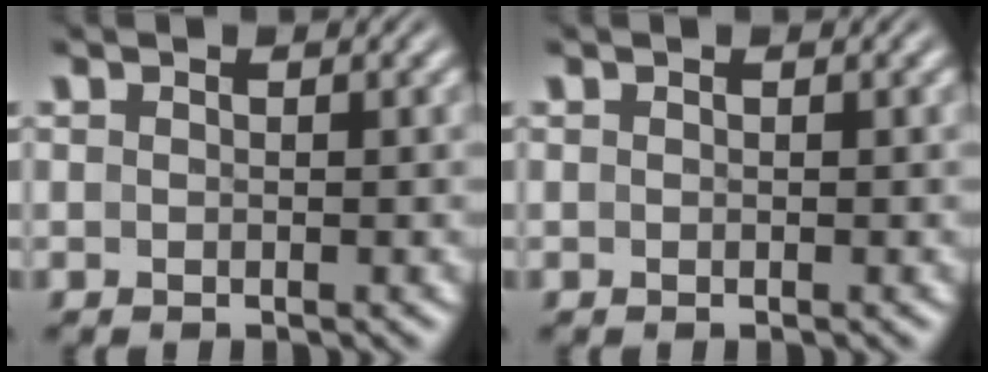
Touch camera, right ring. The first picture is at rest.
{"total": 0.0}